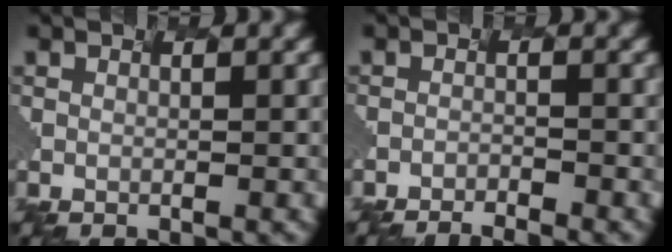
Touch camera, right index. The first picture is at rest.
{"total": 3.7, "force": [-3.6, -0.7, 0.0], "torque": [-0.019, 0.002, -0.042]}